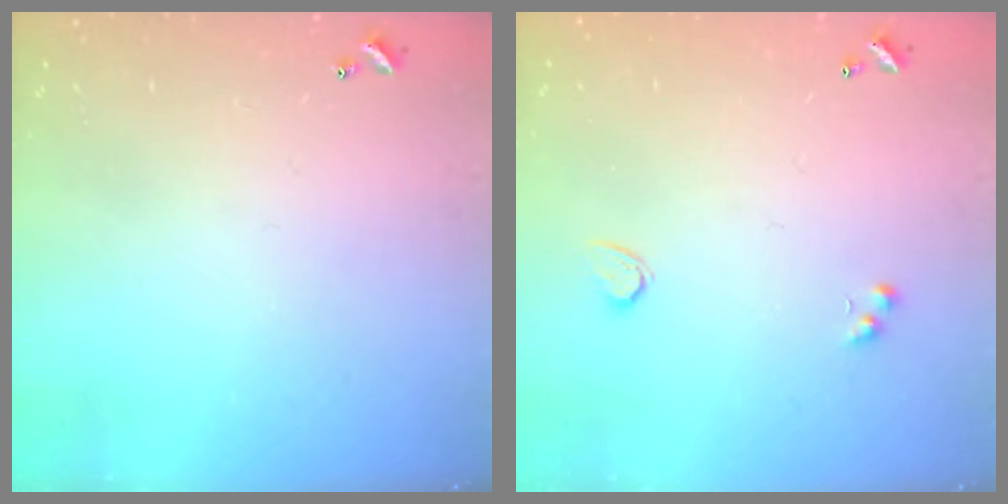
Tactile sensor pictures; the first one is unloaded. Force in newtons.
{"total": 1.9, "press": 1.5, "slide": 1.1}